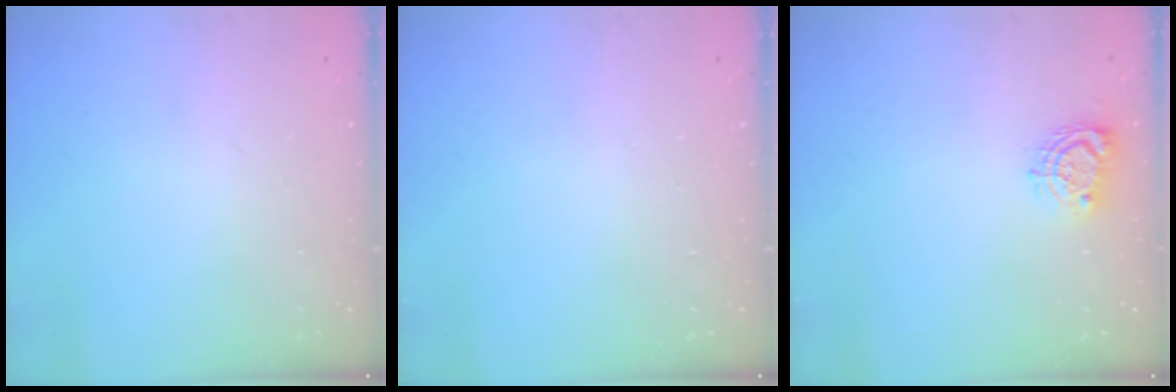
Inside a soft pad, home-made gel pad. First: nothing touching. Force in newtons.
{"total": 0.0}
{"total": 7.8, "press": 7.8, "slide": 0.2}